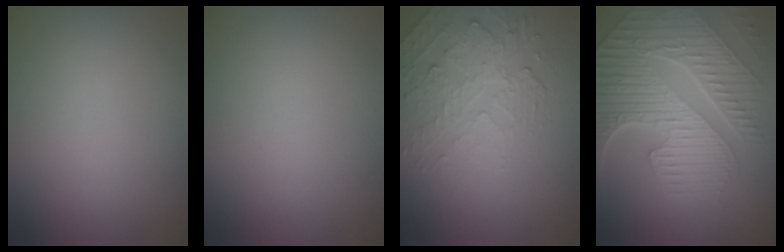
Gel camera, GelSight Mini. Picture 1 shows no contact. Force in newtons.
{"total": 0.0}
{"total": 2.4, "press": 1.7, "slide": 1.7}
{"total": 9.5, "press": 6.5, "slide": 7.0}